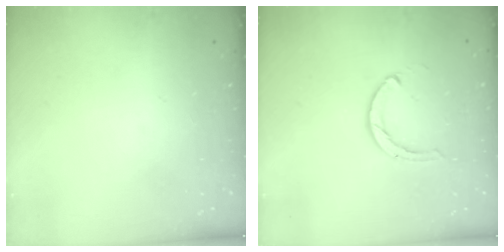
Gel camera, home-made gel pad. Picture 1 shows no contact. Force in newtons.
{"total": 2.3, "press": 2.3, "slide": 0.4}